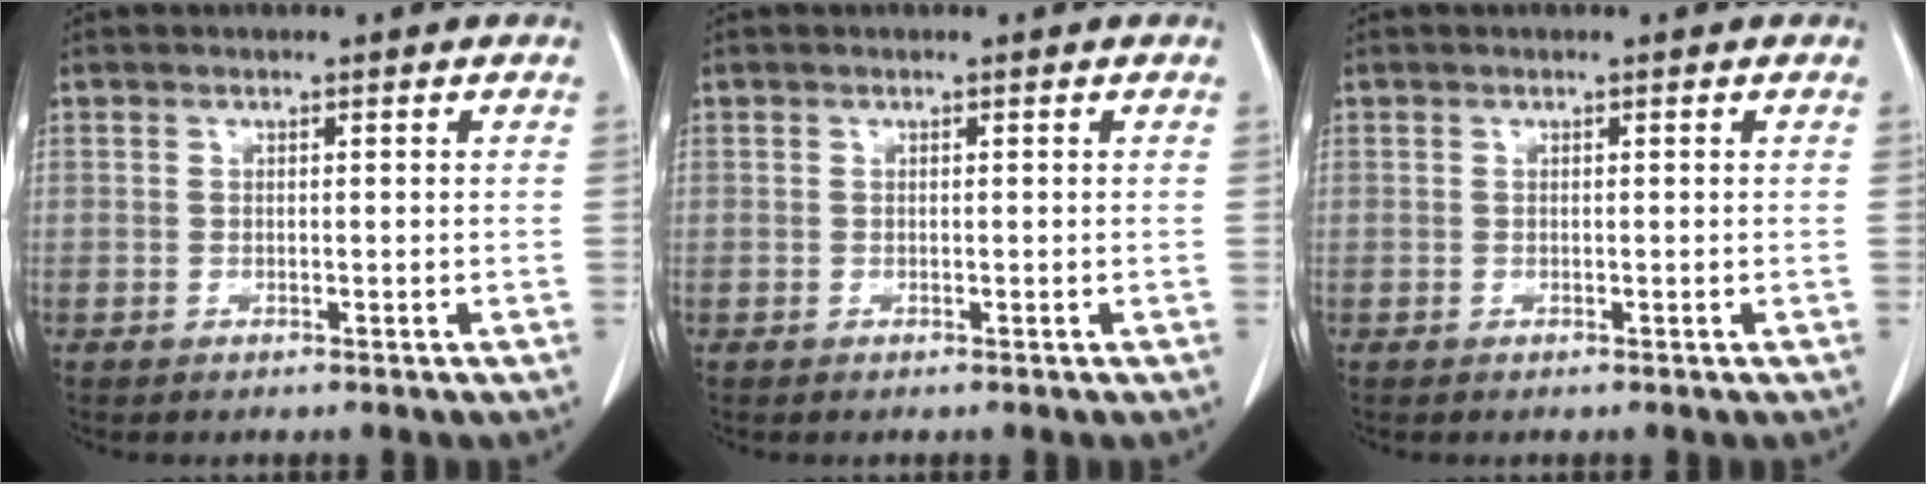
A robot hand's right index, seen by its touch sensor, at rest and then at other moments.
{"total": 0.0}
{"total": 0.0}